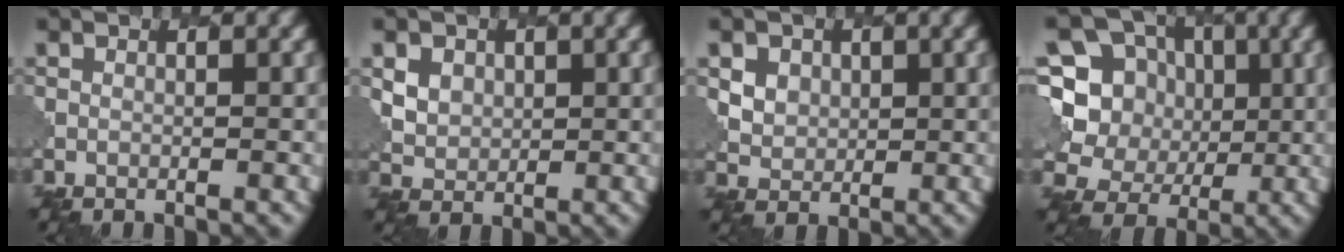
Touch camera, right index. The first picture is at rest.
{"total": 4.6, "force": [2.3, 3.6, 1.9], "torque": [-0.046, 0.013, 0.037]}
{"total": 5.6, "force": [2.9, 4.2, 2.2], "torque": [-0.054, 0.013, 0.044]}
{"total": 10.0, "force": [2.1, 8.9, 3.8], "torque": [-0.110, 0.028, 0.010]}